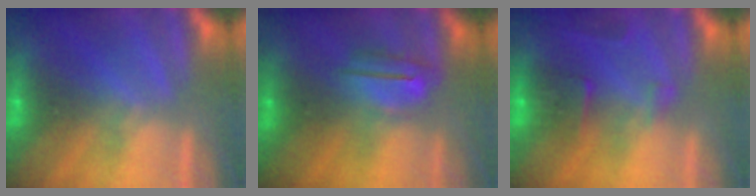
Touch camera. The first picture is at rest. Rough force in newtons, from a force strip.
{"total": 4.4}
{"total": 7.4}